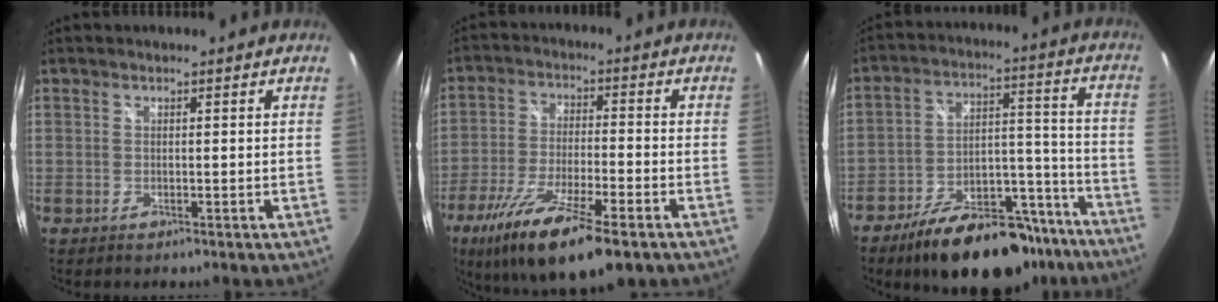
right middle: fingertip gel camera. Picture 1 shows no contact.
{"total": 17.6, "force": [-11.0, 3.8, 13.2], "torque": [-0.256, -0.049, -0.195]}
{"total": 21.9, "force": [-16.5, 9.4, 10.9], "torque": [-0.176, 0.032, -0.220]}